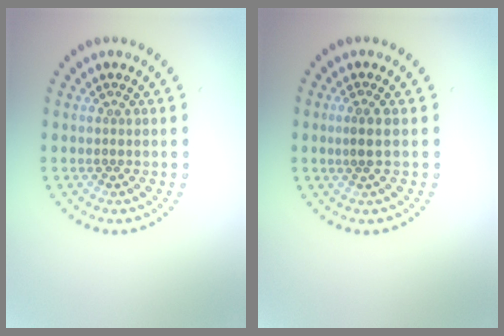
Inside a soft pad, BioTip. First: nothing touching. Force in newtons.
{"total": 1.5, "press": 1.3, "slide": 0.7}